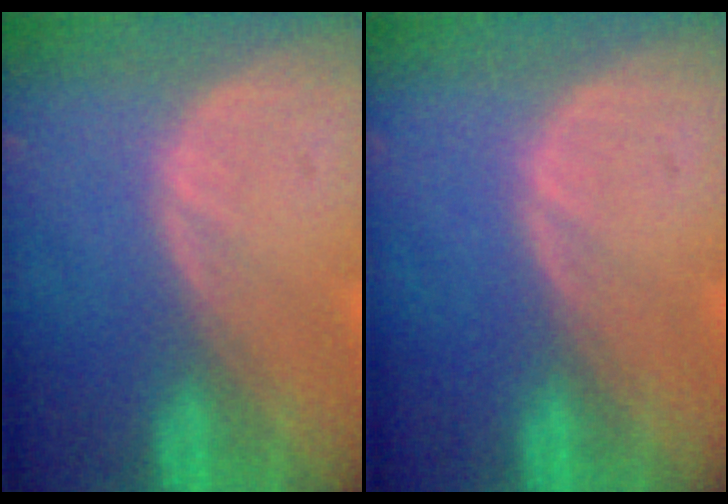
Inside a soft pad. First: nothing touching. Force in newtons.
{"total": 0.0}